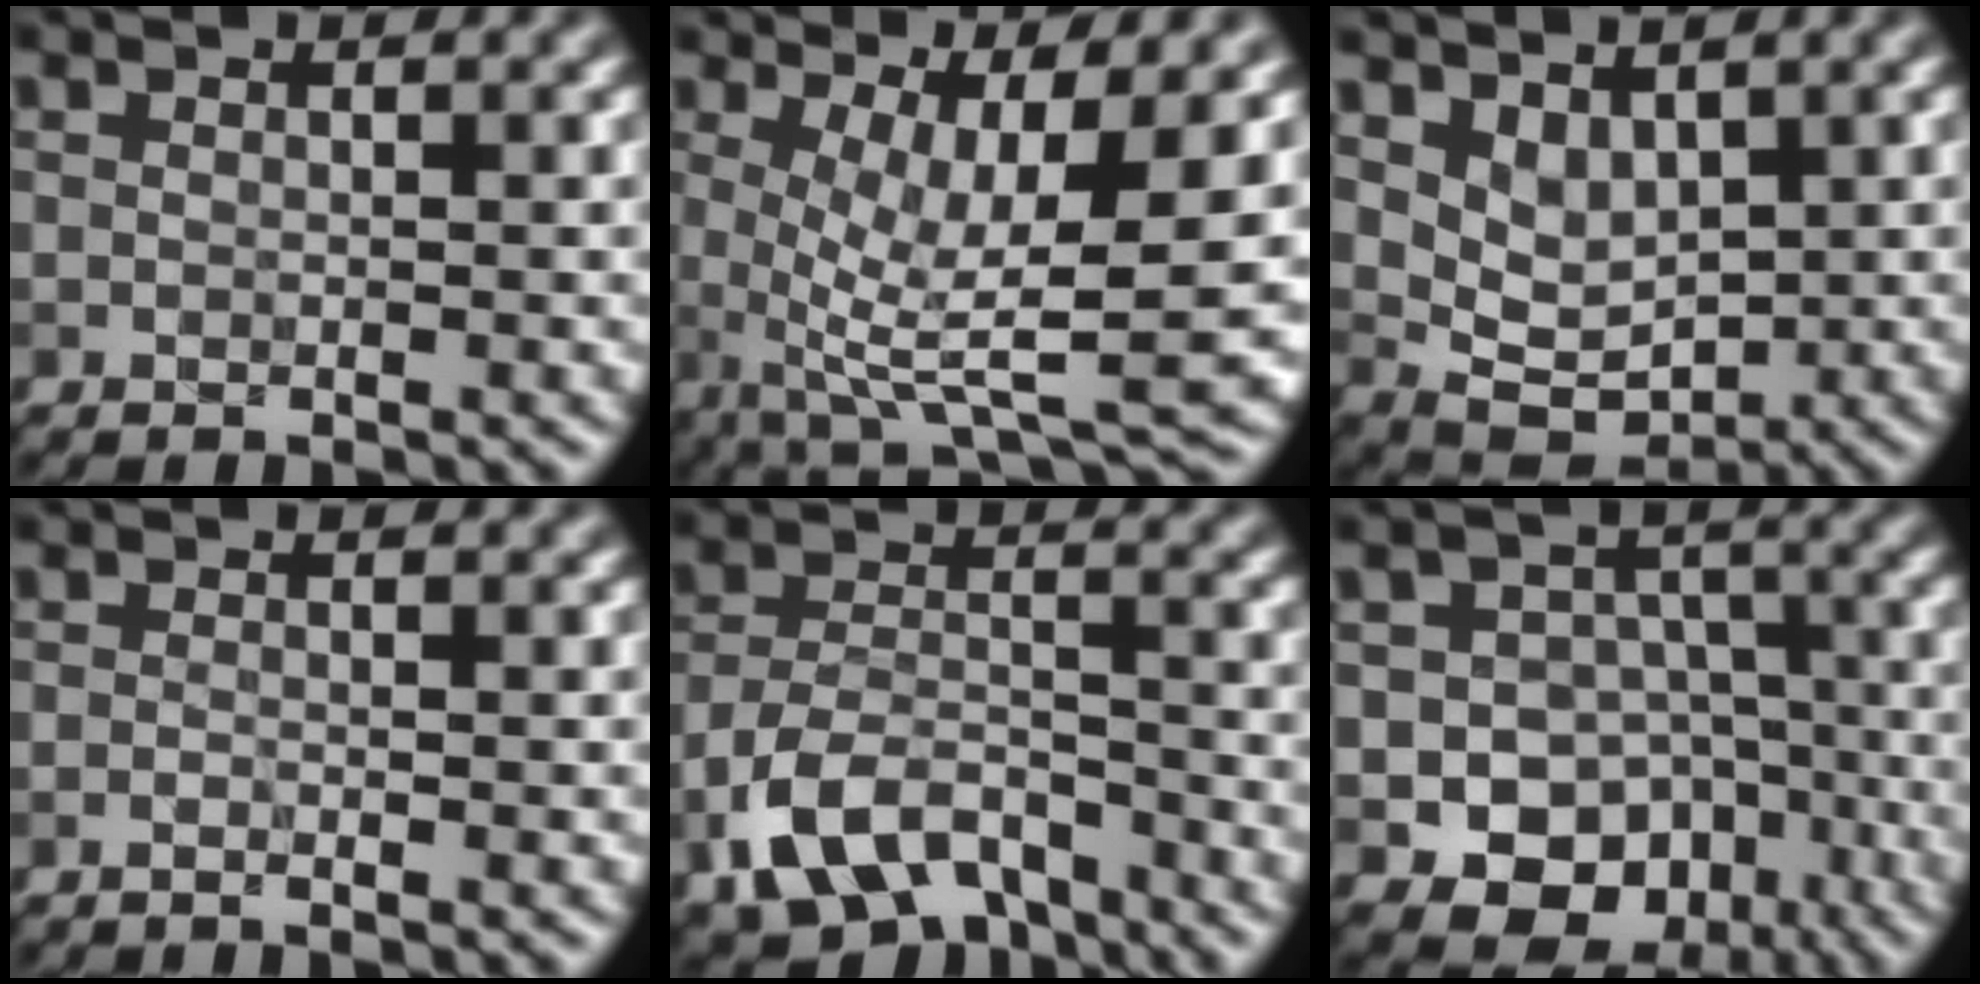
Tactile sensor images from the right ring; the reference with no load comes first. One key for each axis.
{"total": 8.5, "fx": 0.8, "fy": 2.4, "fz": 8.2, "tx": -0.133, "ty": -0.009, "tz": 0.016}
{"total": 3.3, "fx": 1.7, "fy": 2.1, "fz": 1.9, "tx": -0.044, "ty": -0.014, "tz": 0.032}
{"total": 1.0, "fx": -0.7, "fy": 0.1, "fz": 0.7, "tx": -0.017, "ty": -0.001, "tz": -0.016}
{"total": 8.1, "fx": -5.1, "fy": 4.1, "fz": 4.7, "tx": -0.088, "ty": -0.005, "tz": -0.097}
{"total": 12.0, "fx": -5.2, "fy": 10.1, "fz": 3.8, "tx": -0.036, "ty": -0.009, "tz": -0.090}